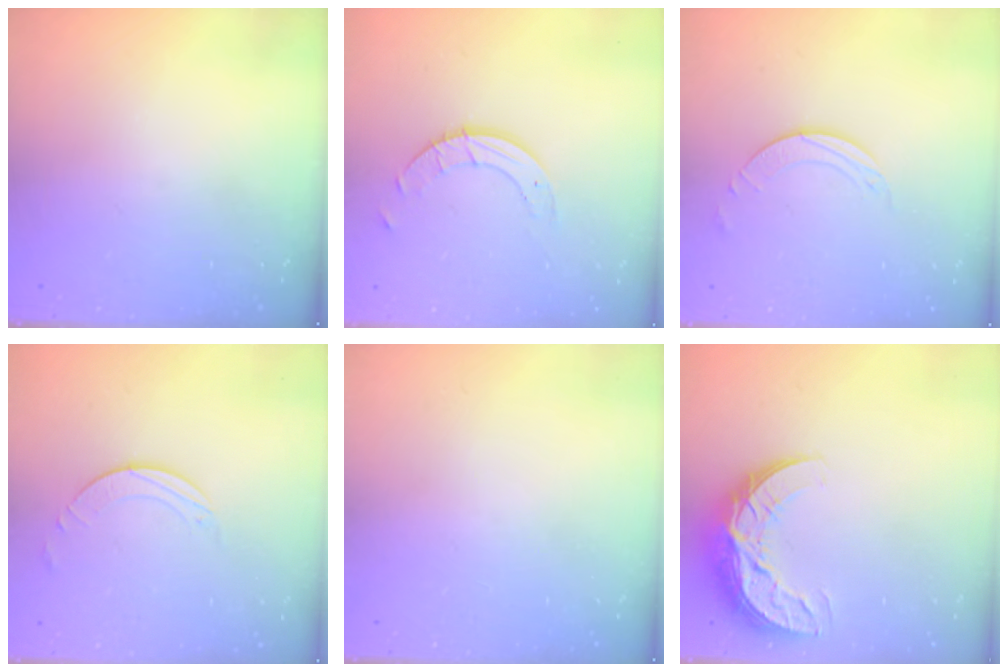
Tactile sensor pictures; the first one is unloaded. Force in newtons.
{"total": 4.9, "press": 4.9, "slide": 0.4}
{"total": 2.0, "press": 1.9, "slide": 0.3}
{"total": 1.6, "press": 1.6, "slide": 0.2}
{"total": 0.0}
{"total": 12.6, "press": 12.6, "slide": 0.8}